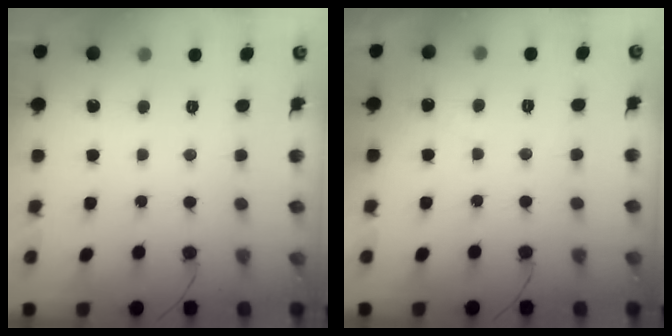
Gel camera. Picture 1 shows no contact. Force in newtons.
{"total": 1.8, "press": 1.8, "slide": 0.1}